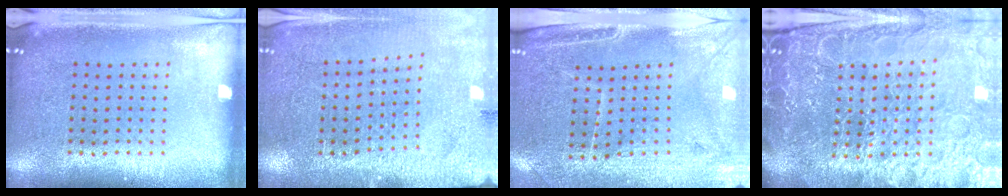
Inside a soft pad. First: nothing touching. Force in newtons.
{"total": 2.8, "press": 2.8, "slide": 0.2}
{"total": 3.2, "press": 2.9, "slide": 1.2}
{"total": 6.0, "press": 5.4, "slide": 2.6}